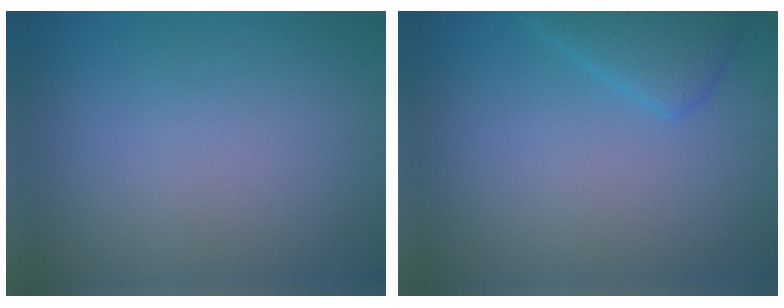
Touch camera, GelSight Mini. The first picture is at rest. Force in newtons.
{"total": 2.9, "press": 2.9, "slide": 0.2}